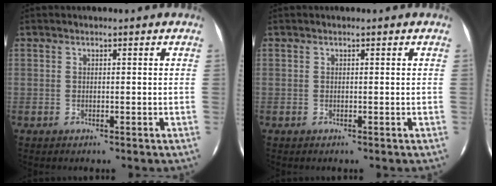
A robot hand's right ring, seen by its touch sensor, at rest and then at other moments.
{"total": 0.0}